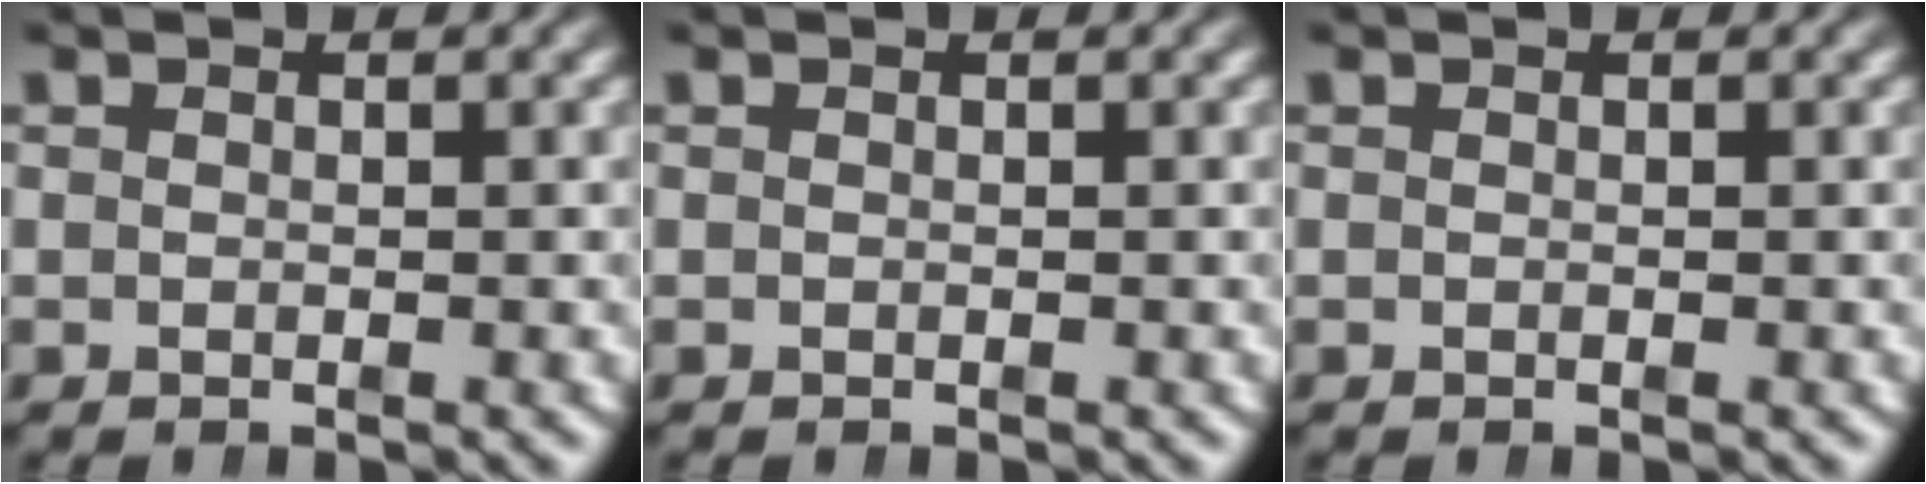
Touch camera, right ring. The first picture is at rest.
{"total": 0.0}
{"total": 0.0}